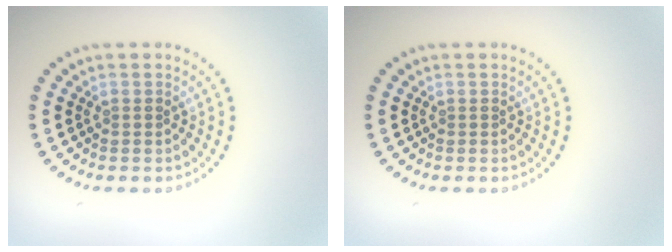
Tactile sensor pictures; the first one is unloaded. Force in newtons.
{"total": 0.0}